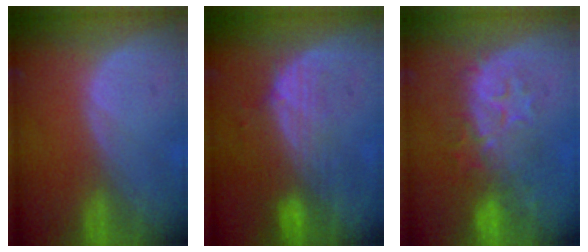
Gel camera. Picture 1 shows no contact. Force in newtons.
{"total": 7.6, "press": 6.8, "slide": 3.3}
{"total": 8.5, "press": 8.4, "slide": 1.3}